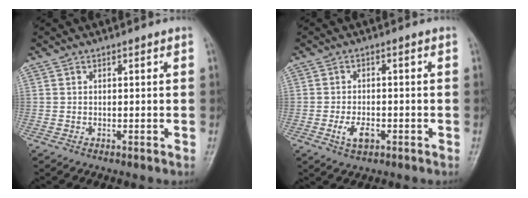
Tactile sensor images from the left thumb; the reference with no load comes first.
{"total": 4.3, "force": [-1.7, 2.3, 3.2], "torque": [-0.058, 0.007, -0.027]}